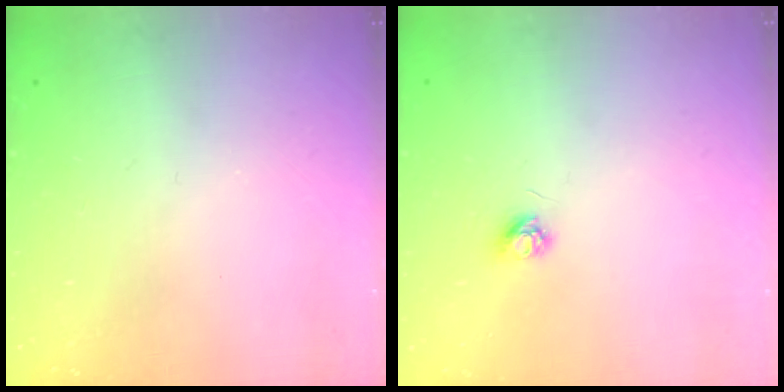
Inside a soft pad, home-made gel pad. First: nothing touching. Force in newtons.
{"total": 3.2, "press": 3.1, "slide": 0.4}